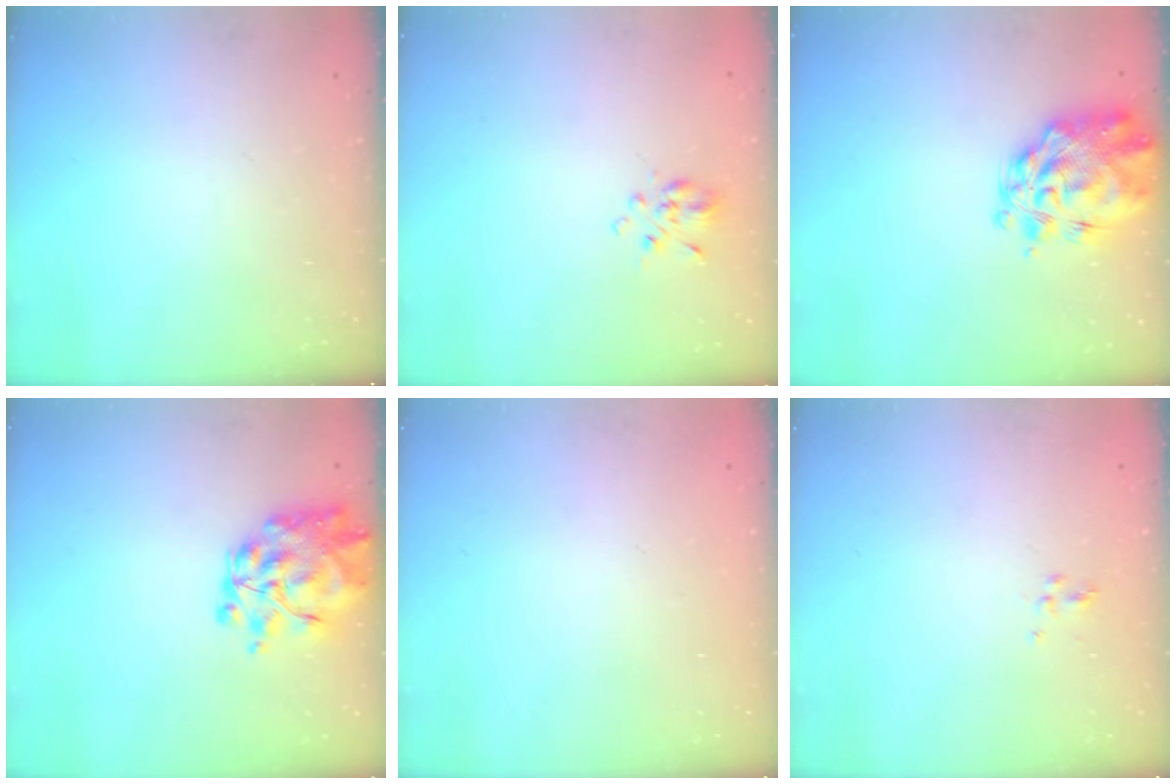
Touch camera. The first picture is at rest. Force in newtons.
{"total": 4.6, "press": 4.3, "slide": 1.7}
{"total": 7.9, "press": 7.4, "slide": 2.8}
{"total": 8.7, "press": 8.2, "slide": 3.0}
{"total": 1.8, "press": 1.8, "slide": 0.2}
{"total": 2.5, "press": 2.2, "slide": 1.3}